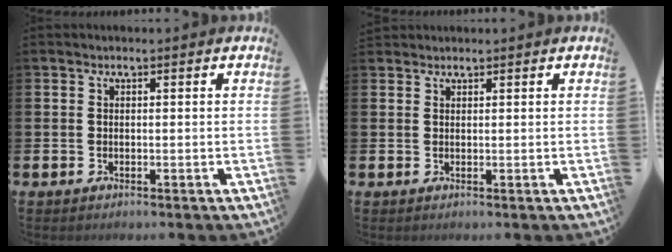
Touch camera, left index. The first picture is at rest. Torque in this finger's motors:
{"motor_torque": [0.22, -0.29, 0.05, 0.12]}